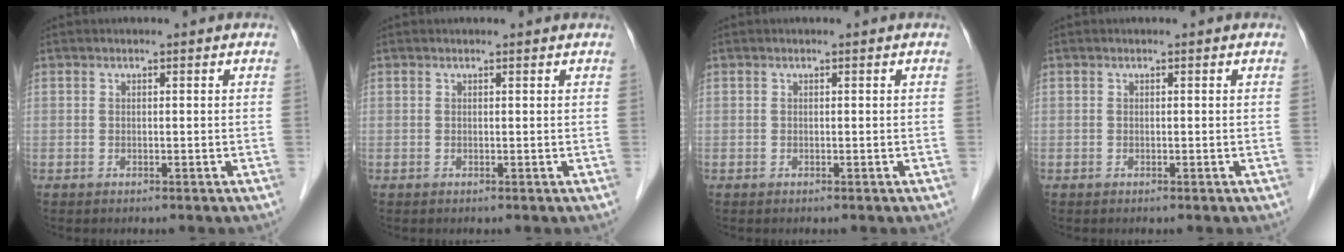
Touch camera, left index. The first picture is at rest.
{"total": 0.9, "force": [0.9, 0.2, 0.1], "torque": [-0.008, 0.008, 0.011]}
{"total": 0.0}
{"total": 0.0}